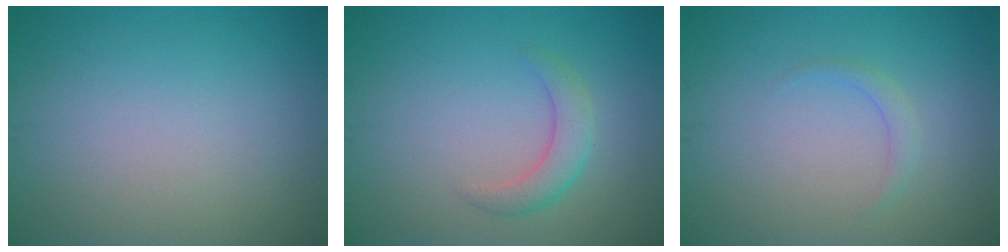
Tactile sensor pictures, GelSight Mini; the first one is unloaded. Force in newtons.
{"total": 2.4, "press": 2.4, "slide": 0.2}
{"total": 1.1, "press": 1.1, "slide": 0.1}